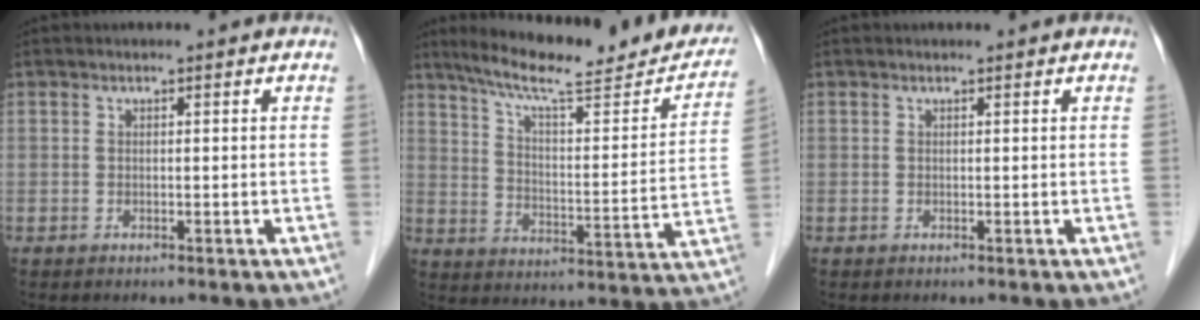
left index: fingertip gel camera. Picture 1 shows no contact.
{"total": 22.2, "force": [18.5, 3.1, 11.8], "torque": [-0.176, -0.011, 0.254]}
{"total": 0.5, "force": [0.5, 0.0, 0.2], "torque": [-0.005, 0.006, 0.009]}